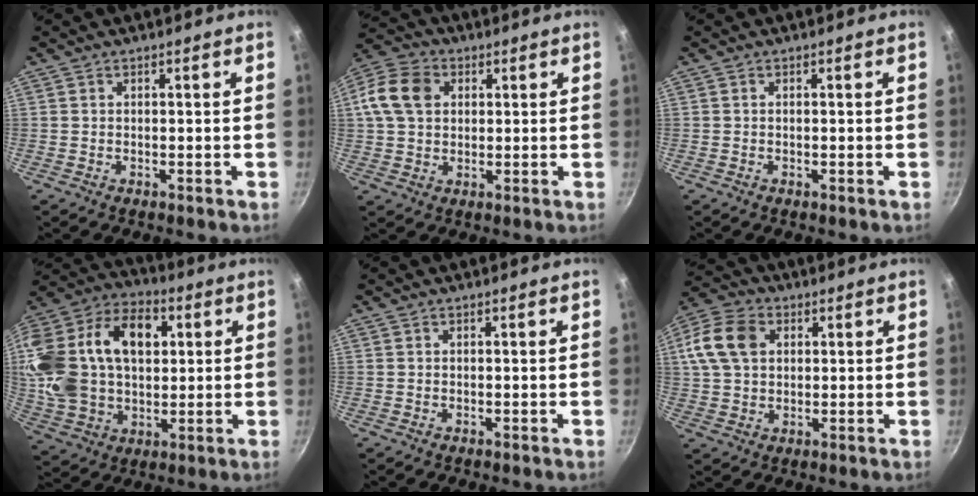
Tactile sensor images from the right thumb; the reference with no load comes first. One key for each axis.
{"total": 10.9, "fx": 2.3, "fy": 8.4, "fz": 6.6, "tx": -0.116, "ty": 0.014, "tz": 0.029}
{"total": 0.0}
{"total": 25.5, "fx": 5.2, "fy": 17.2, "fz": 18.2, "tx": -0.340, "ty": 0.023, "tz": 0.091}
{"total": 0.0}
{"total": 12.6, "fx": 3.2, "fy": 9.3, "fz": 8.0, "tx": -0.156, "ty": 0.016, "tz": 0.049}